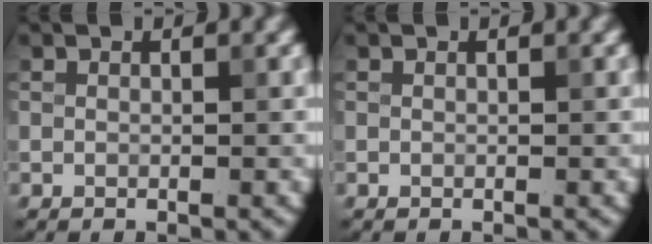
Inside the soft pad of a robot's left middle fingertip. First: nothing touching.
{"total": 0.0}